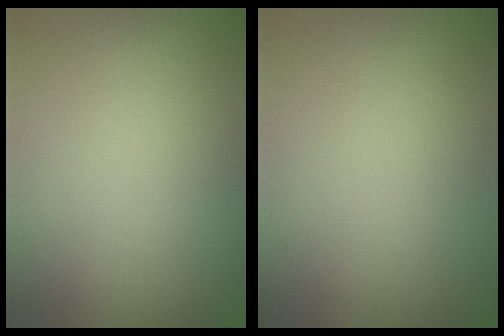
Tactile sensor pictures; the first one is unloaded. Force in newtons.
{"total": 0.0}